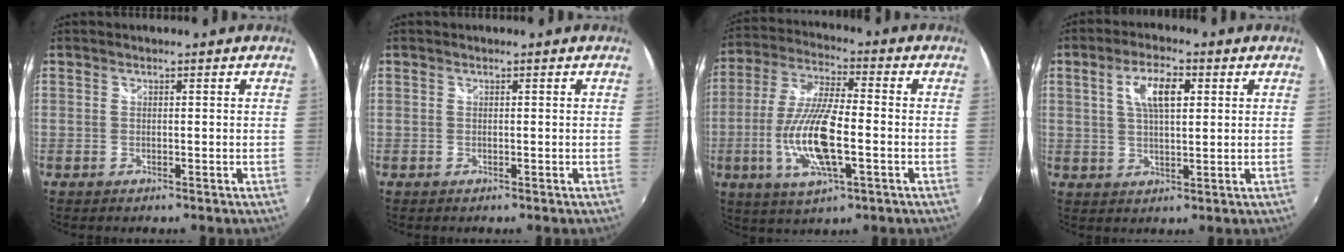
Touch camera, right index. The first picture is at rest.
{"total": 0.0}
{"total": 14.7, "force": [-3.6, 4.3, 13.6], "torque": [-0.279, -0.009, -0.069]}
{"total": 7.0, "force": [2.2, 2.6, 6.1], "torque": [-0.110, 0.009, 0.041]}